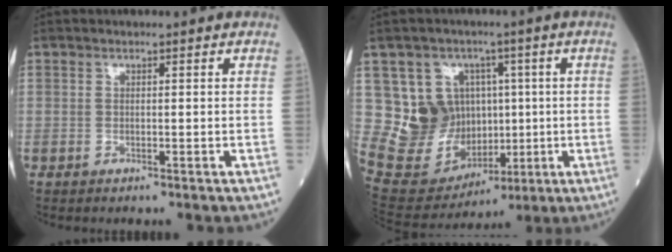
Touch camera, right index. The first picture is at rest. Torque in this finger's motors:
{"motor_torque": [0.42, -0.08, 0.27, 0.06]}